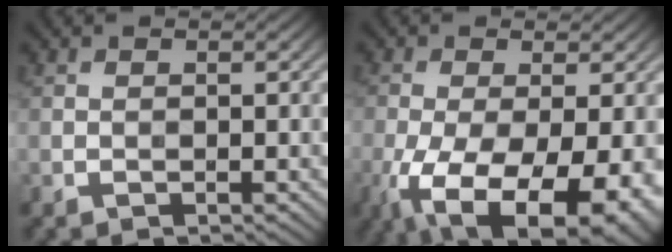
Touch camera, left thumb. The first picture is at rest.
{"total": 15.0, "force": [-6.8, 6.9, 11.5], "torque": [-0.227, -0.058, -0.085]}